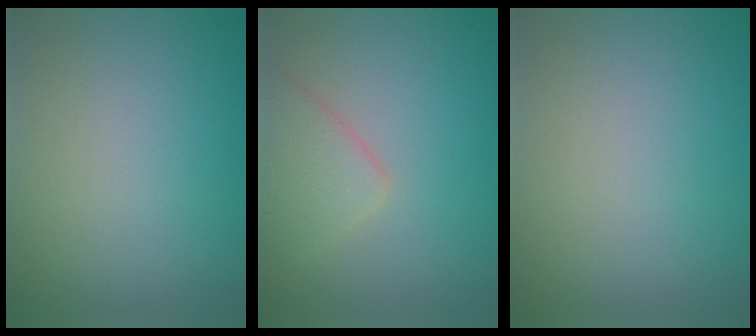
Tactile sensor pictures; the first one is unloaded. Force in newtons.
{"total": 2.7, "press": 2.7, "slide": 0.1}
{"total": 0.0}